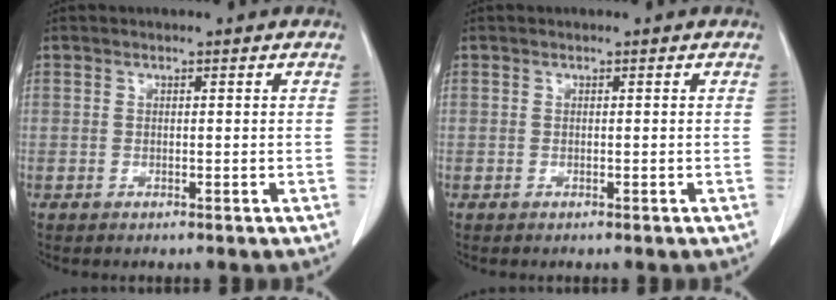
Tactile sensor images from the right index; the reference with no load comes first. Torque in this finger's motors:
{"motor_torque": [0.00, 0.00, 0.00, 0.00]}